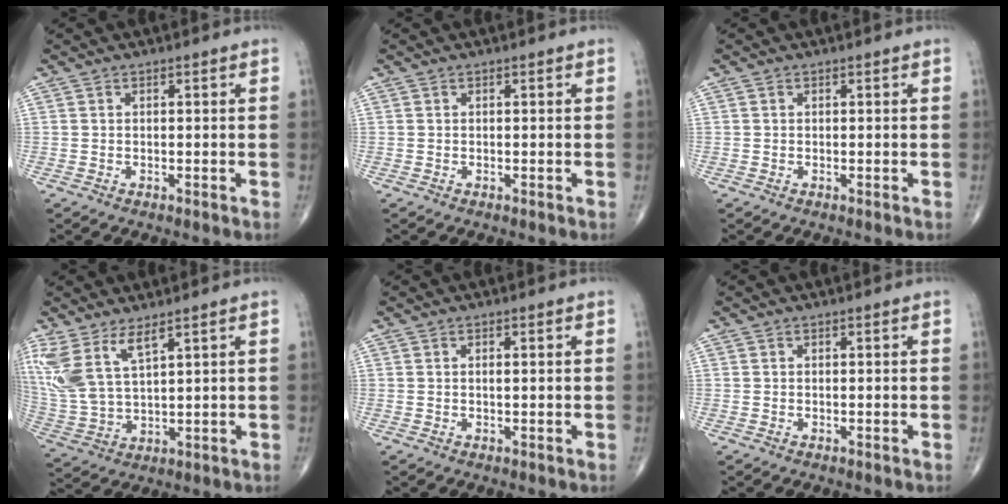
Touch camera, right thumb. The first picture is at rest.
{"total": 0.0}
{"total": 0.0}
{"total": 10.9, "force": [6.3, 3.9, 8.1], "torque": [-0.188, -0.026, 0.144]}
{"total": 1.0, "force": [0.2, 0.2, 0.9], "torque": [-0.019, 0.004, 0.003]}
{"total": 0.0}